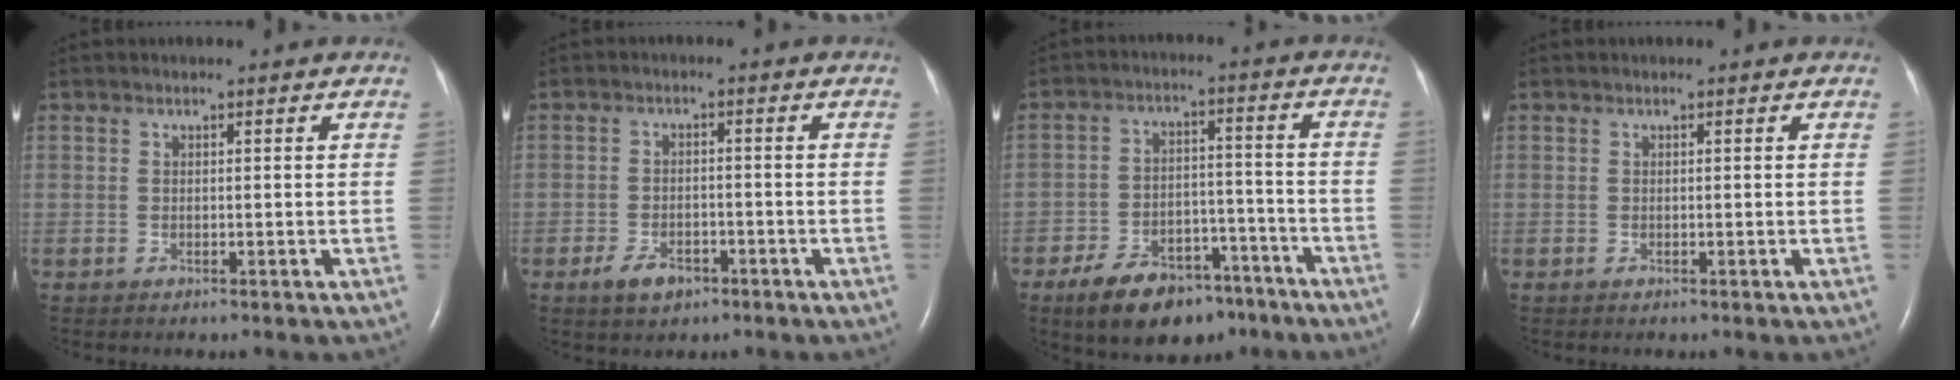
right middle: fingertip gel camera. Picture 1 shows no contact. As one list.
[{"total": 4.2, "force": [-2.5, 2.3, 2.5], "torque": [-0.048, 0.000, -0.038]}, {"total": 12.7, "force": [-9.0, 6.2, 6.4], "torque": [-0.099, 0.010, -0.142]}, {"total": 0.0}]